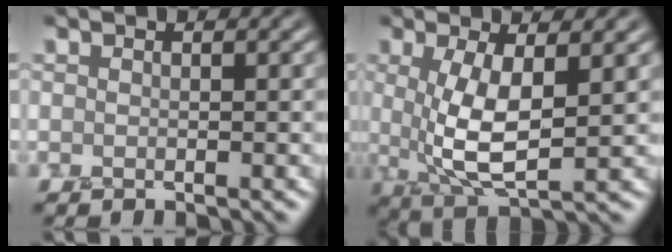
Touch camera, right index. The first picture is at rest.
{"total": 6.2, "force": [0.6, 2.1, 5.8], "torque": [-0.122, -0.013, 0.015]}